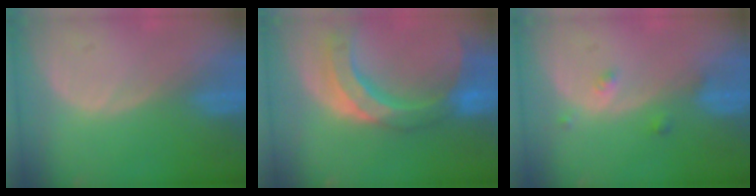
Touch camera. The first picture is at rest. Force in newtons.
{"total": 11.3, "press": 9.6, "slide": 6.1}
{"total": 1.8, "press": 1.8, "slide": 0.1}